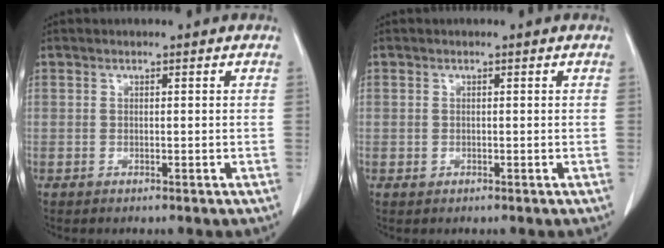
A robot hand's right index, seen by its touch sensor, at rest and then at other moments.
{"total": 0.6, "force": [0.0, 0.6, 0.1], "torque": [-0.004, 0.001, 0.000]}